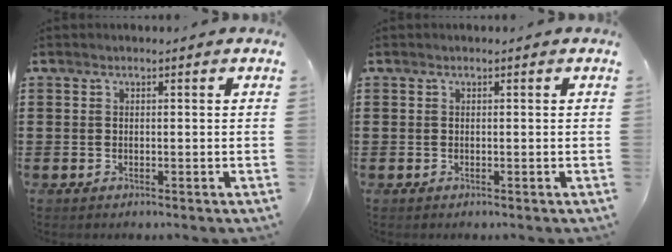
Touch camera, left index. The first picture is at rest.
{"total": 0.0}